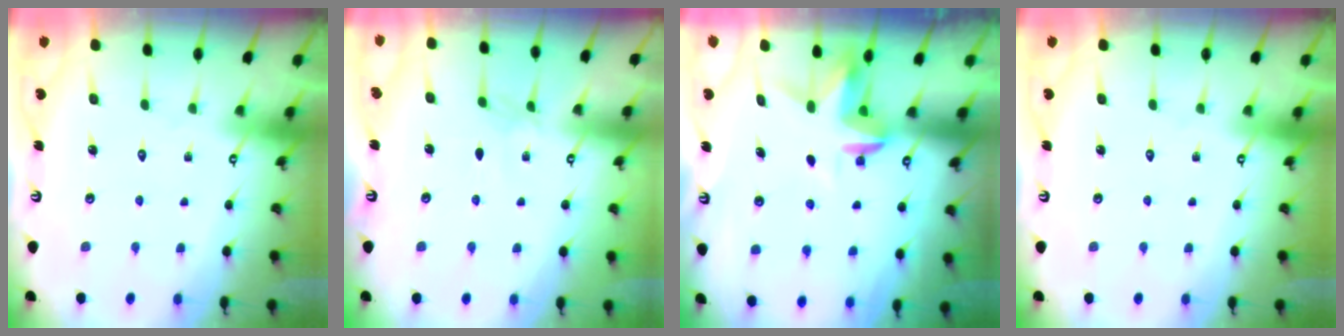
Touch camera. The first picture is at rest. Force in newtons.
{"total": 2.1, "press": 2.0, "slide": 0.5}
{"total": 3.7, "press": 3.7, "slide": 0.2}
{"total": 0.0}